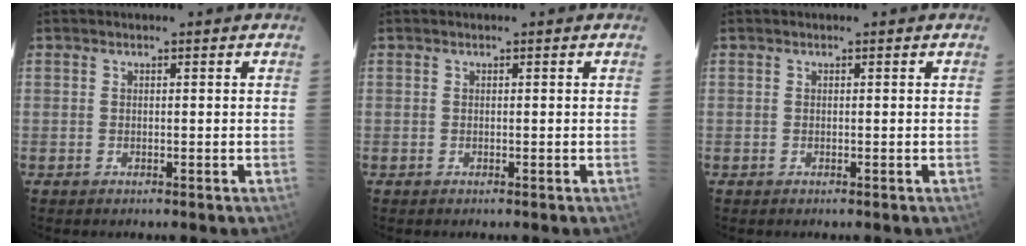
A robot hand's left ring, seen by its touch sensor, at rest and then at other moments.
{"total": 0.0}
{"total": 0.0}